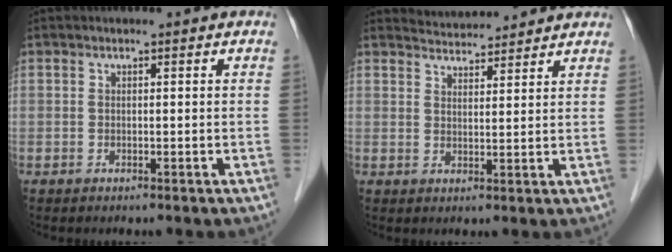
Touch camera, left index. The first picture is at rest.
{"total": 5.4, "force": [5.4, 0.5, 0.3], "torque": [-0.013, 0.021, 0.080]}